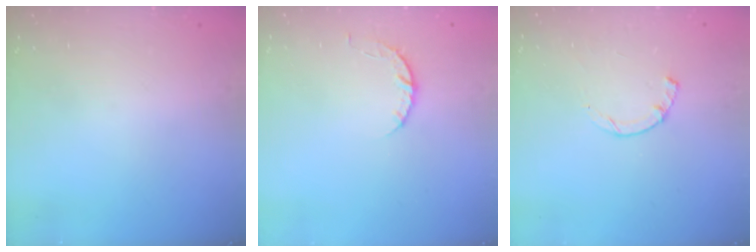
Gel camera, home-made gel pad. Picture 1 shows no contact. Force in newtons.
{"total": 3.9, "press": 3.9, "slide": 0.6}
{"total": 2.3, "press": 2.3, "slide": 0.4}